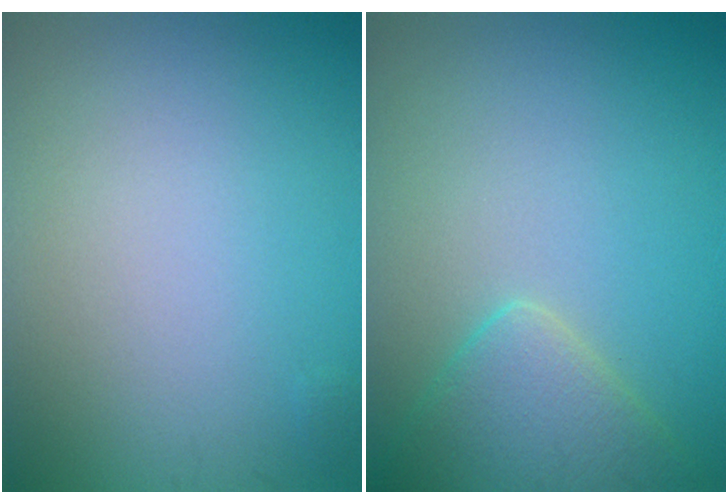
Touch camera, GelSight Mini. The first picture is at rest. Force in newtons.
{"total": 4.4, "press": 4.4, "slide": 0.2}